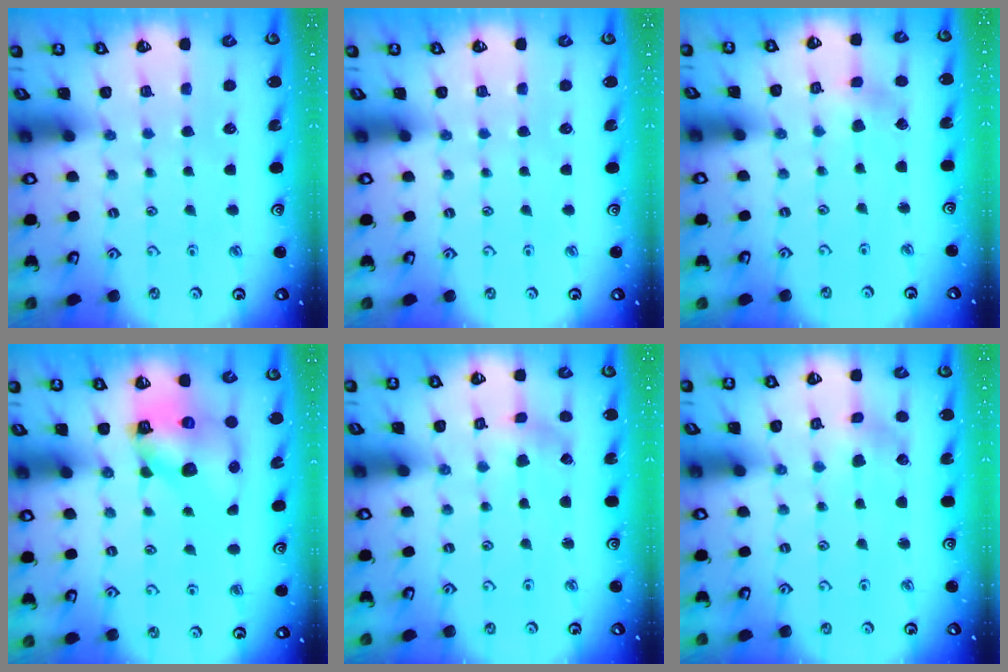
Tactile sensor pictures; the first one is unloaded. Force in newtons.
{"total": 0.0}
{"total": 2.4, "press": 2.4, "slide": 0.2}
{"total": 11.8, "press": 11.7, "slide": 1.5}
{"total": 1.7, "press": 1.7, "slide": 0.3}
{"total": 2.2, "press": 2.1, "slide": 0.6}